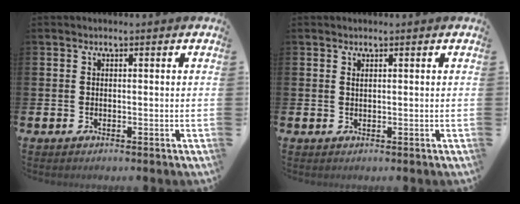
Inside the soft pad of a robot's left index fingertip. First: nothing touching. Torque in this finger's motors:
{"motor_torque": [0.00, 0.00, 0.02, 0.00]}